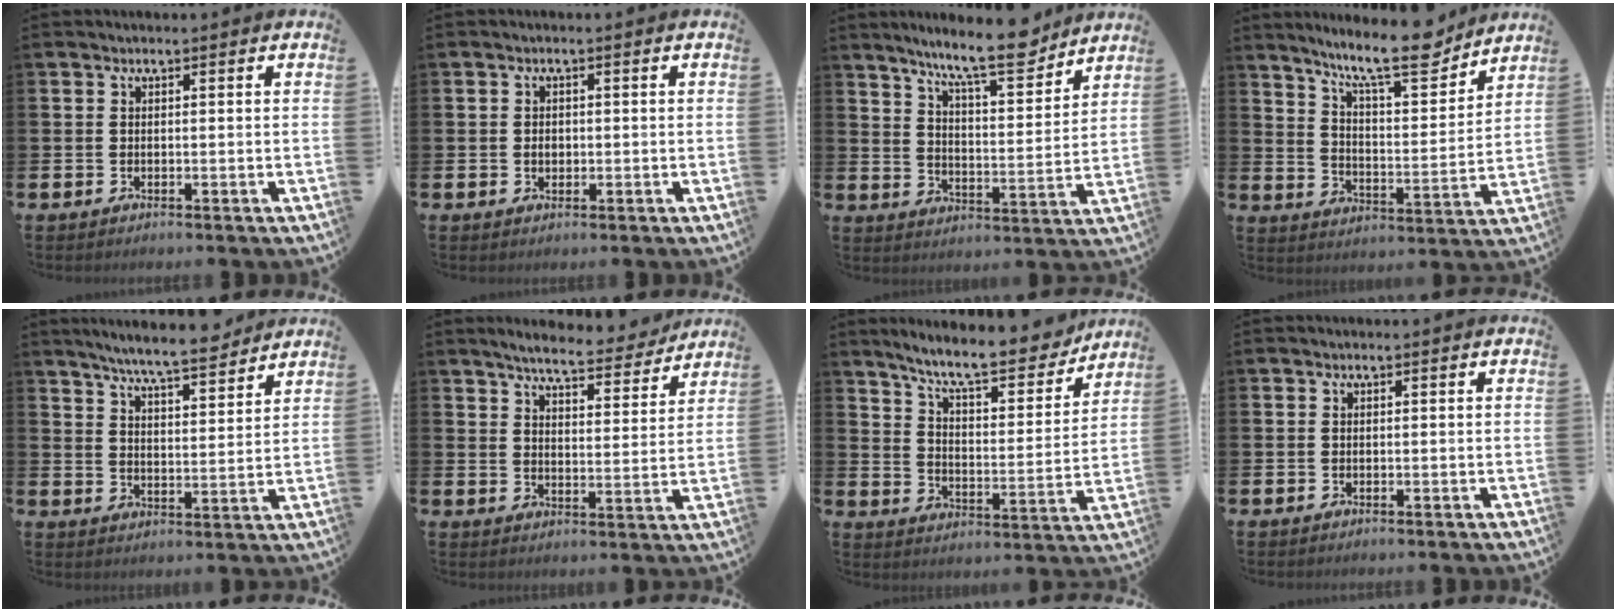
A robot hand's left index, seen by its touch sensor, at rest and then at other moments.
{"total": 1.3, "force": [0.0, 1.1, 0.8], "torque": [-0.005, 0.005, -0.005]}
{"total": 10.9, "force": [9.6, 1.7, 5.0], "torque": [-0.103, -0.053, 0.166]}
{"total": 12.0, "force": [10.3, 2.2, 5.8], "torque": [-0.104, -0.064, 0.174]}
{"total": 7.2, "force": [6.8, 0.1, 2.2], "torque": [-0.059, -0.040, 0.119]}
{"total": 6.3, "force": [6.0, 0.7, 1.7], "torque": [-0.039, -0.041, 0.098]}
{"total": 10.0, "force": [9.1, 1.7, 4.0], "torque": [-0.098, -0.060, 0.153]}
{"total": 0.0}